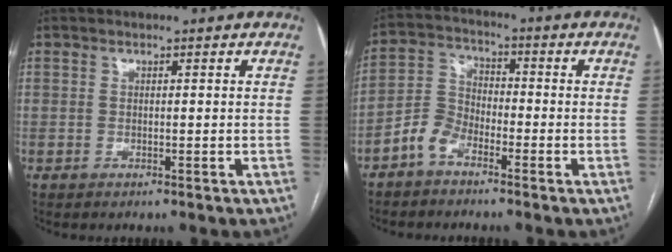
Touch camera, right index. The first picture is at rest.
{"total": 5.2, "force": [-3.6, 2.9, 2.3], "torque": [-0.054, 0.012, -0.080]}